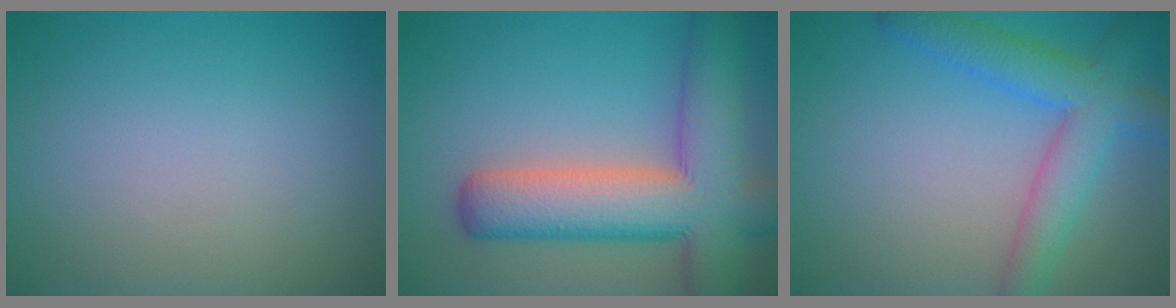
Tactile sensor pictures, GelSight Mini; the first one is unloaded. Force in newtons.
{"total": 10.5, "press": 10.4, "slide": 0.6}
{"total": 5.6, "press": 5.6, "slide": 0.3}